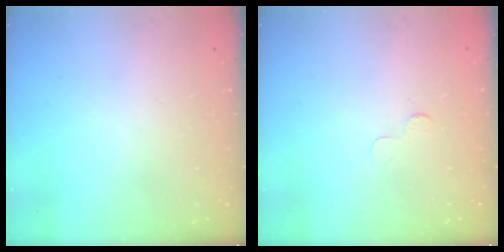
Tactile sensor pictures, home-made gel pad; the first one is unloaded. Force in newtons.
{"total": 2.1, "press": 2.1, "slide": 0.2}